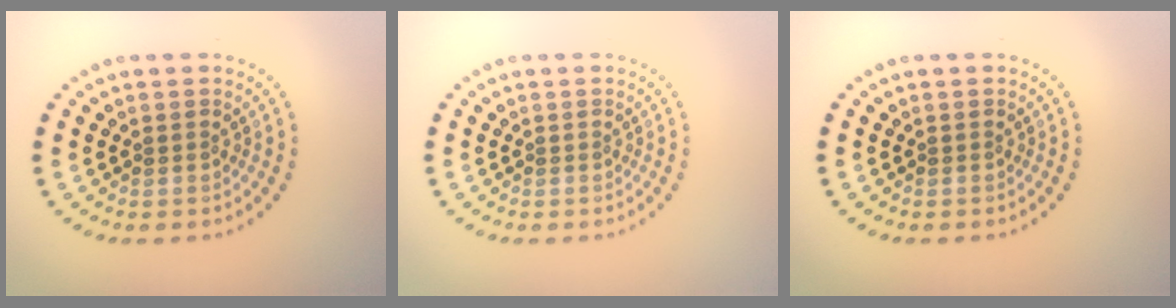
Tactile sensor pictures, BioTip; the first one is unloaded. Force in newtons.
{"total": 0.0}
{"total": 0.0}